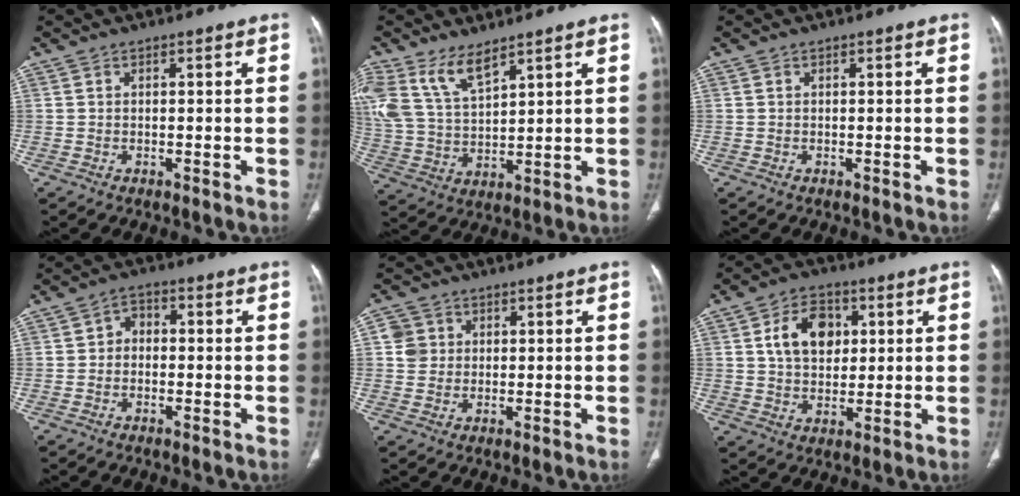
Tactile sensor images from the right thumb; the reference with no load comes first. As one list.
[{"total": 10.2, "force": [6.9, 4.3, 6.2], "torque": [-0.124, -0.024, 0.155]}, {"total": 0.0}, {"total": 3.2, "force": [-0.4, 2.6, 1.9], "torque": [-0.013, 0.015, -0.020]}, {"total": 4.0, "force": [0.8, 3.8, 0.8], "torque": [0.007, 0.002, 0.012]}, {"total": 10.0, "force": [2.6, 7.1, 6.5], "torque": [-0.079, -0.002, 0.045]}]